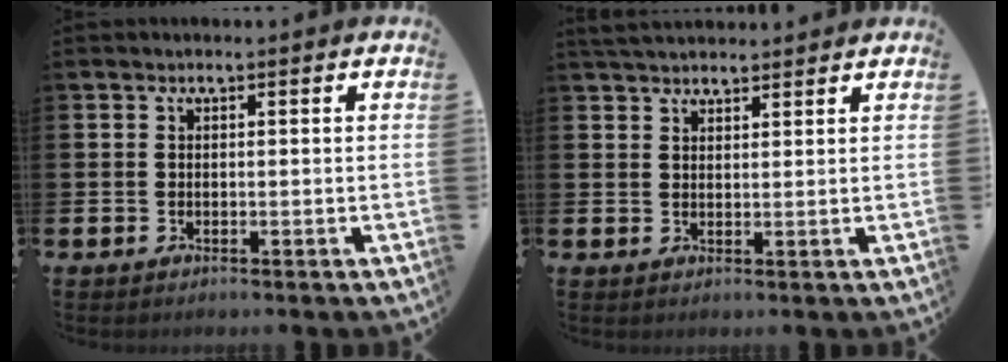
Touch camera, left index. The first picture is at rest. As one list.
[{"total": 3.2, "force": [3.1, 0.6, 0.6], "torque": [-0.016, -0.009, 0.059]}]